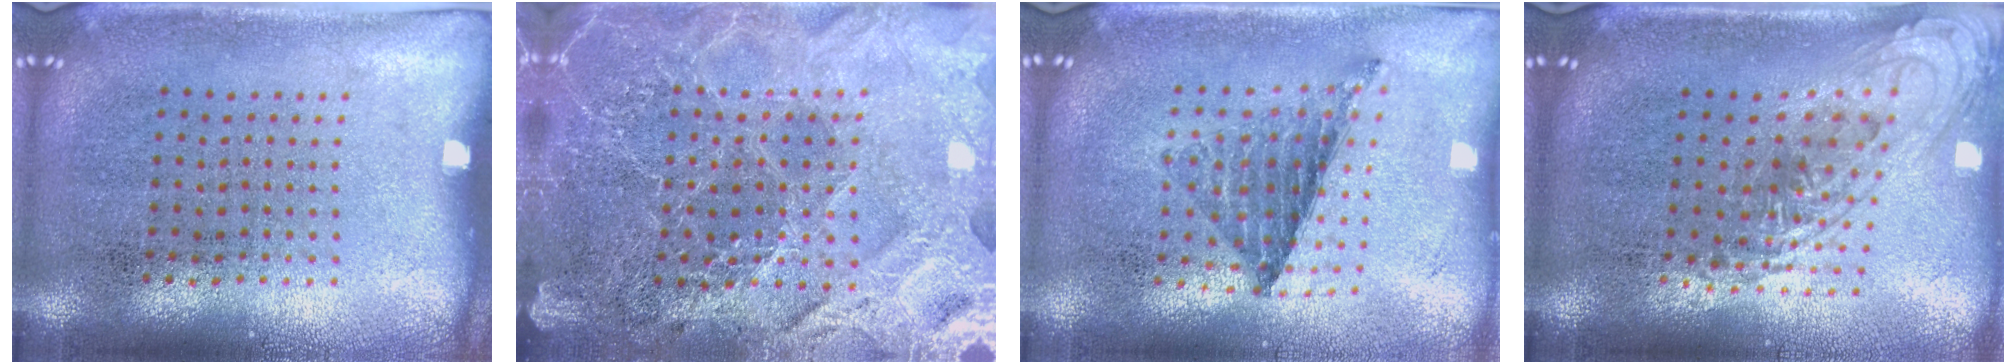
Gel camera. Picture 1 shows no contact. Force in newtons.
{"total": 4.6, "press": 4.2, "slide": 1.8}
{"total": 0.8, "press": 0.8, "slide": 0.0}
{"total": 1.5, "press": 1.3, "slide": 0.7}